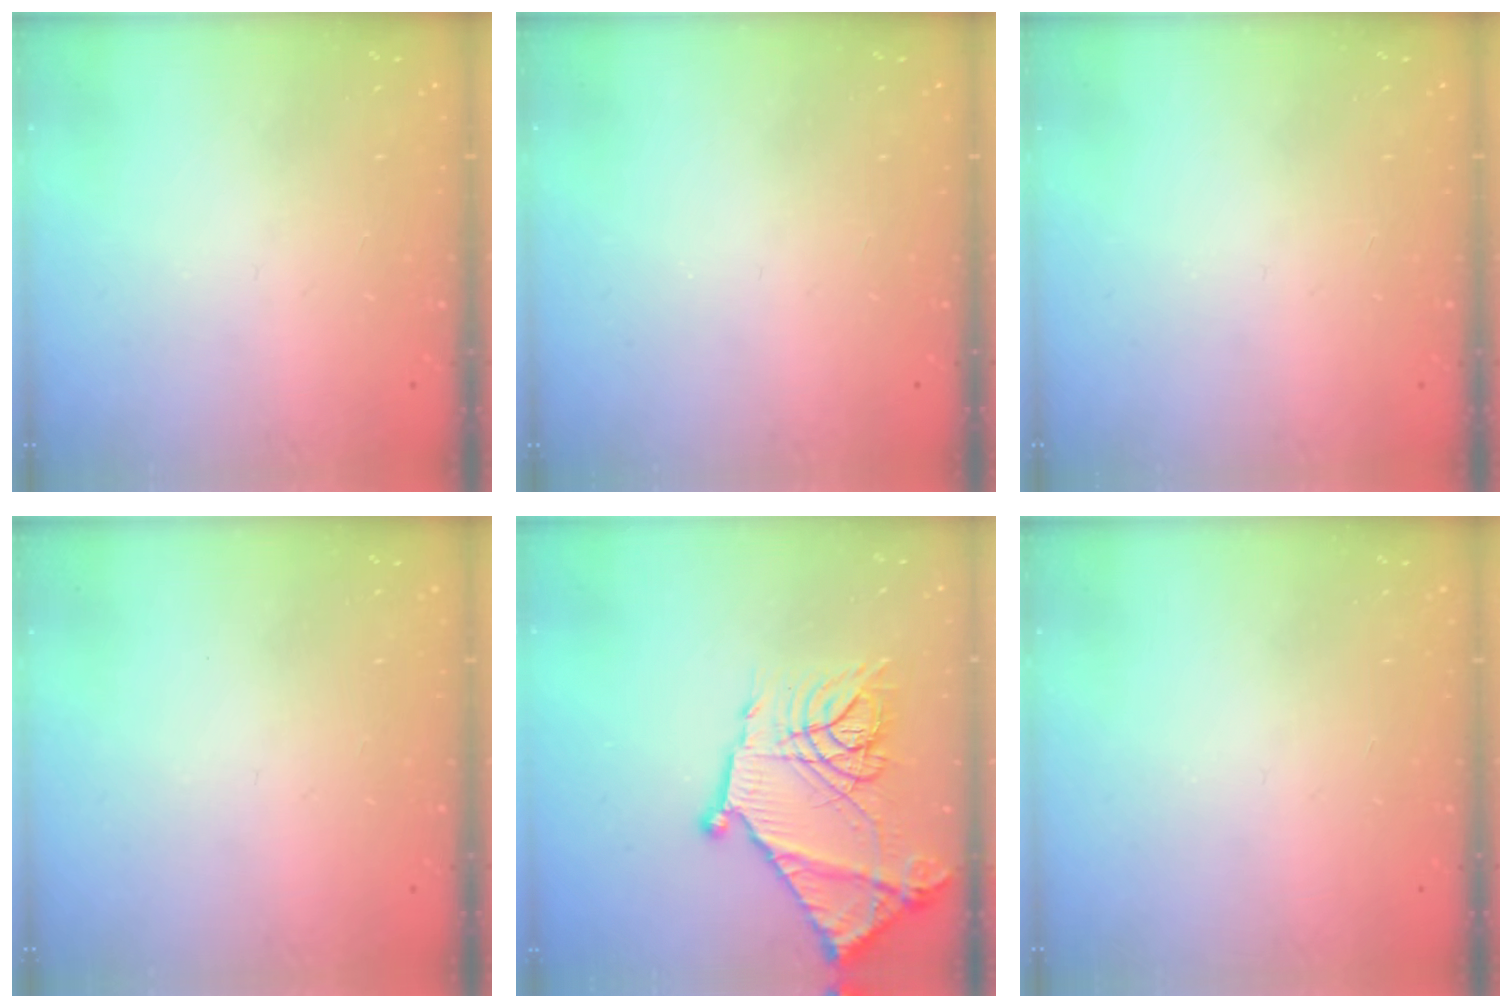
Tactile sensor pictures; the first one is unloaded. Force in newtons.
{"total": 0.0}
{"total": 0.0}
{"total": 0.0}
{"total": 21.3, "press": 21.2, "slide": 1.6}
{"total": 0.0}